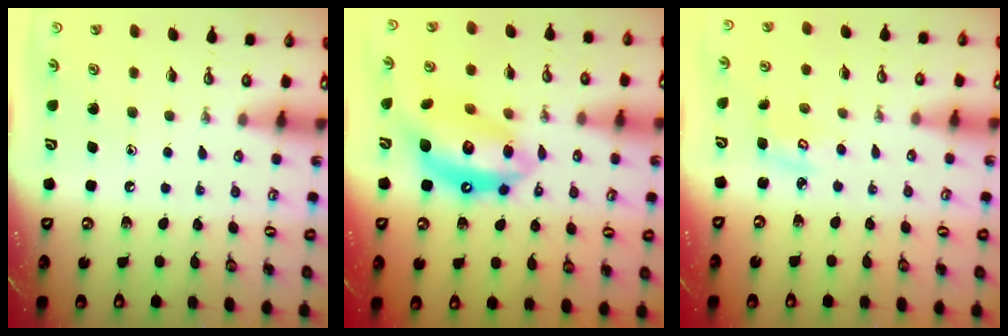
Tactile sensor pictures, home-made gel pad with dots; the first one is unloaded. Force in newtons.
{"total": 15.9, "press": 15.8, "slide": 1.6}
{"total": 2.8, "press": 2.8, "slide": 0.1}